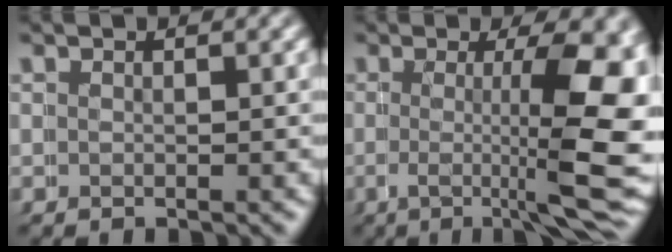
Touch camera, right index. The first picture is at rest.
{"total": 9.6, "force": [-0.8, 1.8, 9.4], "torque": [-0.109, -0.008, -0.013]}